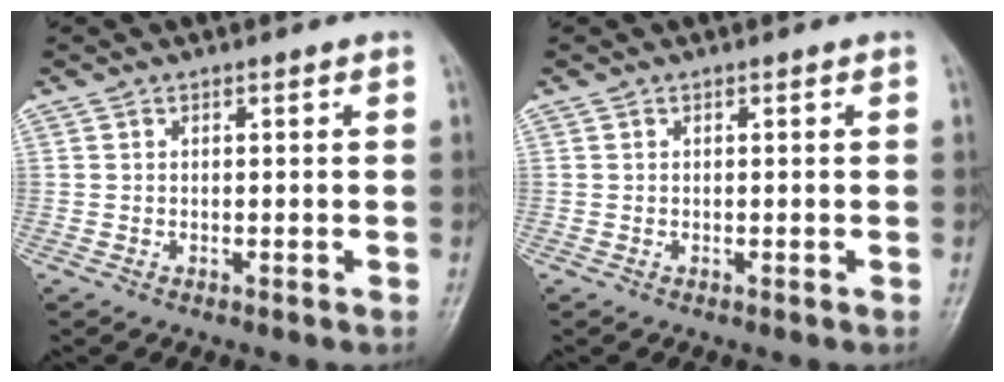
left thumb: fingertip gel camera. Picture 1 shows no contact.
{"total": 0.0}